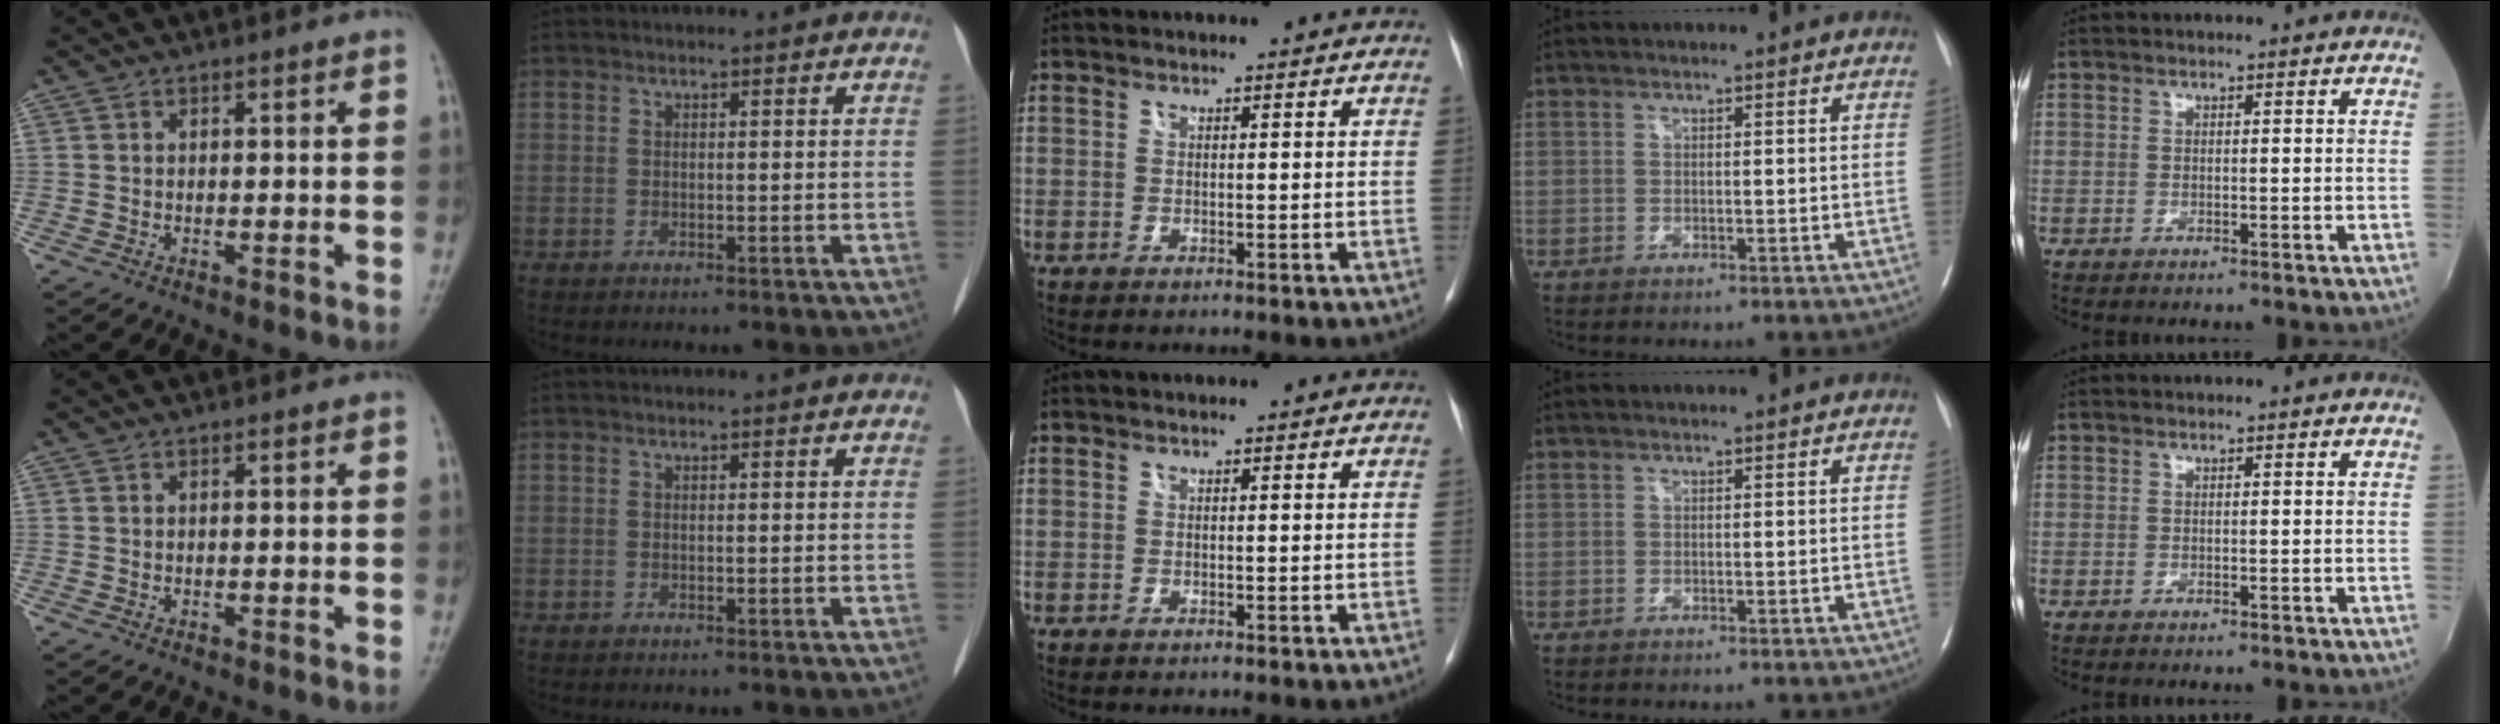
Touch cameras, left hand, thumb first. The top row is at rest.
{}